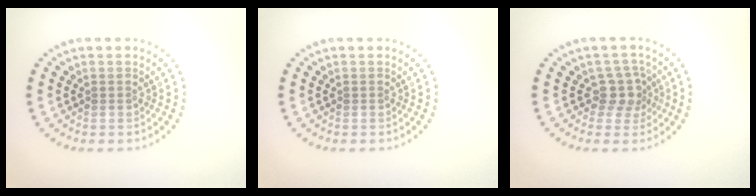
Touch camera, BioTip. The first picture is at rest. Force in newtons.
{"total": 0.0}
{"total": 2.4, "press": 2.0, "slide": 1.4}